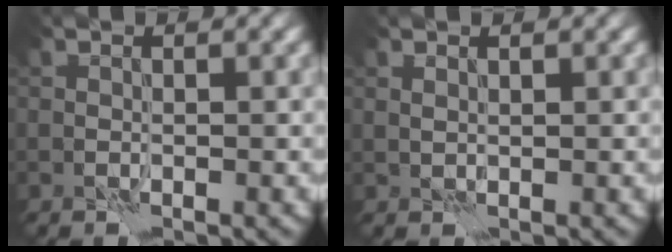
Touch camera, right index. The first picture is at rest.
{"total": 0.6, "force": [0.5, 0.1, -0.1], "torque": [-0.003, 0.000, 0.012]}